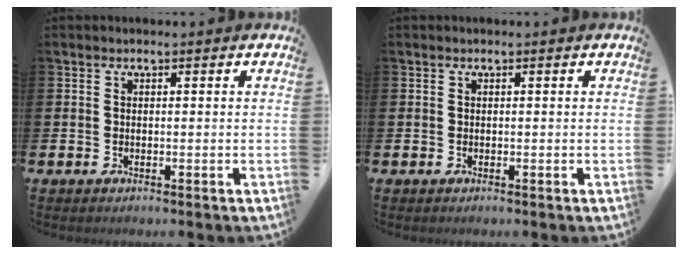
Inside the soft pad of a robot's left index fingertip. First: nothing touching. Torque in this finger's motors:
{"motor_torque": [0.00, 0.00, 0.00, 0.00]}